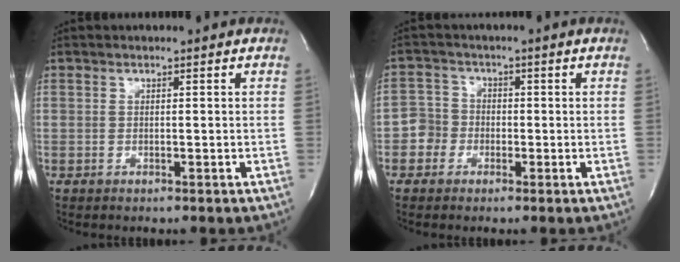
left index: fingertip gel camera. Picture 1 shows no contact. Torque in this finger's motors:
{"motor_torque": [0.41, 0.13, -0.01, -0.01]}